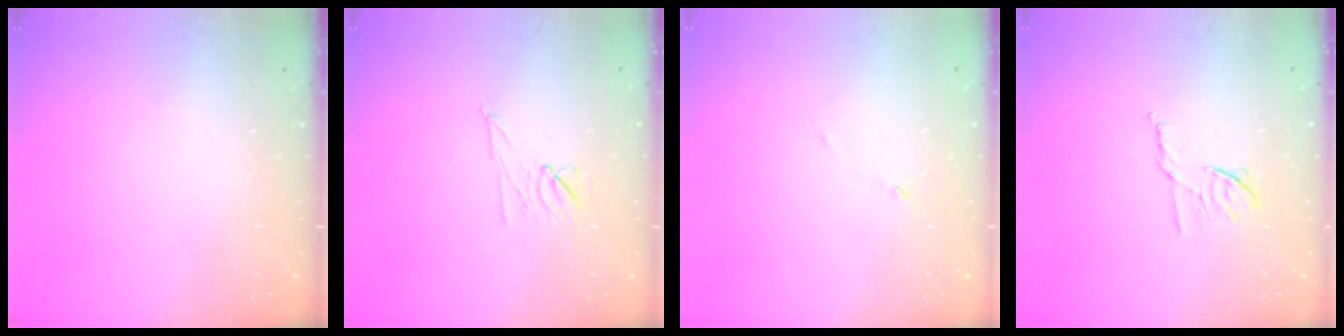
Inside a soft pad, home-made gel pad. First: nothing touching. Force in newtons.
{"total": 6.7, "press": 6.5, "slide": 1.7}
{"total": 3.1, "press": 3.0, "slide": 1.0}
{"total": 6.5, "press": 6.4, "slide": 1.0}